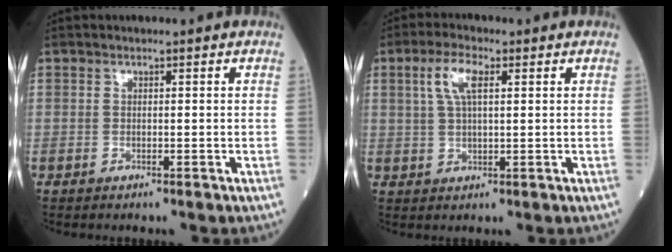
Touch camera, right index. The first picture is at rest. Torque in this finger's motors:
{"motor_torque": [1.08, 0.36, 0.51, 0.14]}